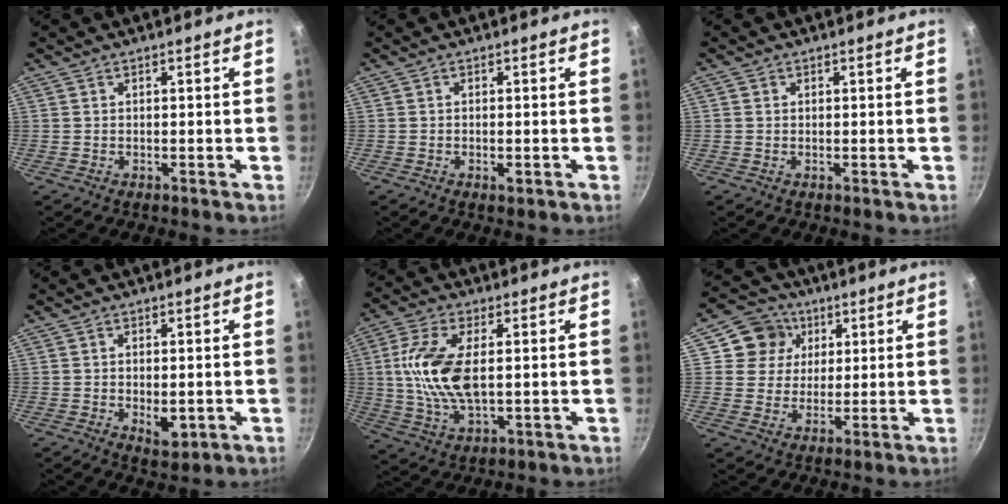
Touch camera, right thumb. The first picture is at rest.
{"total": 1.3, "force": [-0.5, 0.5, 1.1], "torque": [-0.022, 0.000, -0.008]}
{"total": 0.7, "force": [0.2, 0.7, 0.2], "torque": [-0.001, 0.003, 0.000]}
{"total": 4.4, "force": [-0.7, 2.3, 3.7], "torque": [-0.054, -0.008, -0.005]}
{"total": 13.1, "force": [1.4, 6.2, 11.5], "torque": [-0.229, 0.002, 0.024]}
{"total": 8.8, "force": [3.3, 7.9, 2.0], "torque": [0.008, 0.001, 0.047]}